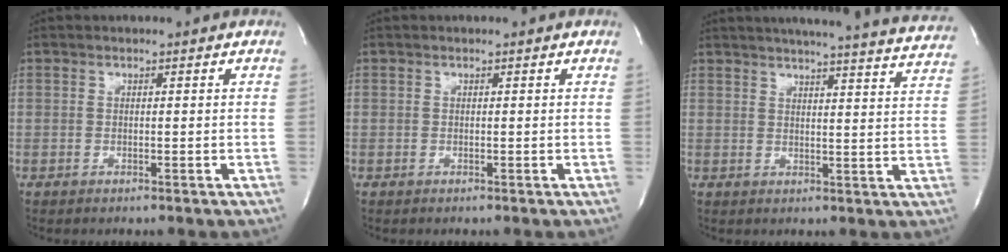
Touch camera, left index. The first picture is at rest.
{"total": 0.0}
{"total": 25.1, "force": [23.4, 1.1, 9.2], "torque": [-0.139, -0.056, 0.267]}